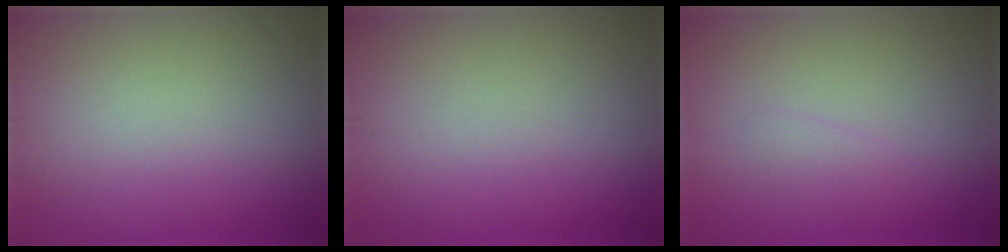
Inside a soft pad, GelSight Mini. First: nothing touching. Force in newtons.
{"total": 0.0}
{"total": 1.0, "press": 1.0, "slide": 0.1}